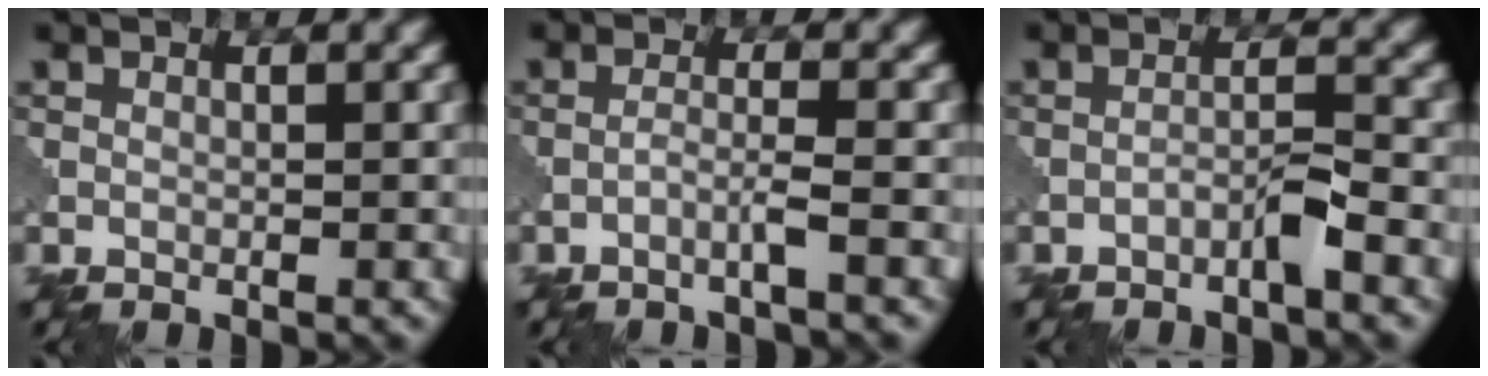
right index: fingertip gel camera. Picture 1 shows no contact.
{"total": 1.9, "force": [-1.1, 0.0, 1.5], "torque": [-0.024, 0.009, -0.030]}
{"total": 2.2, "force": [-1.5, 0.2, 1.7], "torque": [-0.030, 0.011, -0.031]}